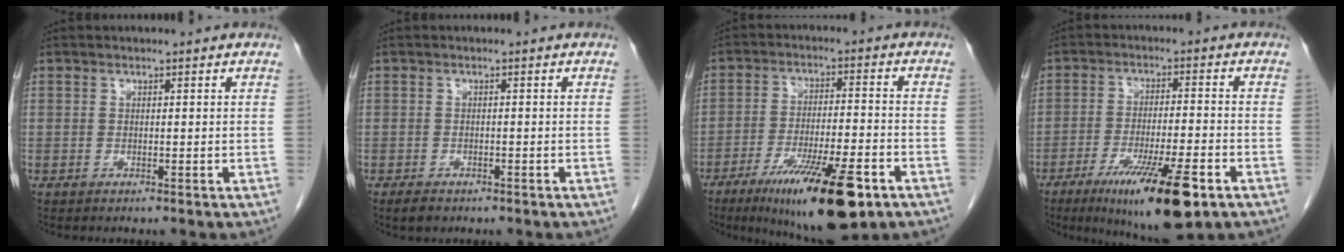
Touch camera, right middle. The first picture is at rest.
{"total": 2.1, "force": [-1.5, 1.1, 0.9], "torque": [-0.021, -0.002, -0.017]}
{"total": 16.0, "force": [-9.2, 2.7, 12.8], "torque": [-0.193, -0.026, -0.144]}
{"total": 13.9, "force": [-7.7, 1.7, 11.4], "torque": [-0.177, -0.030, -0.120]}